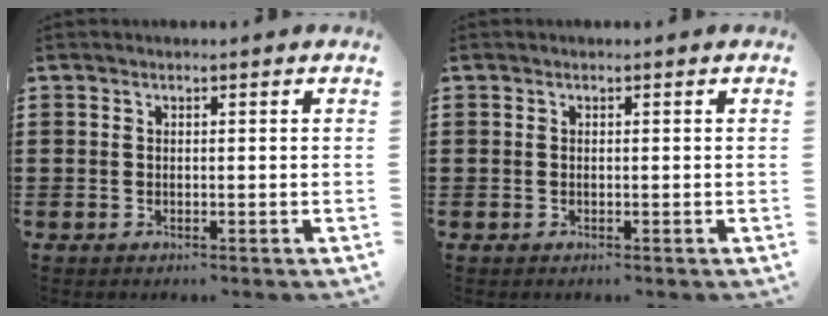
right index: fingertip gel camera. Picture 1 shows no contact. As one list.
[{"total": 0.0}]